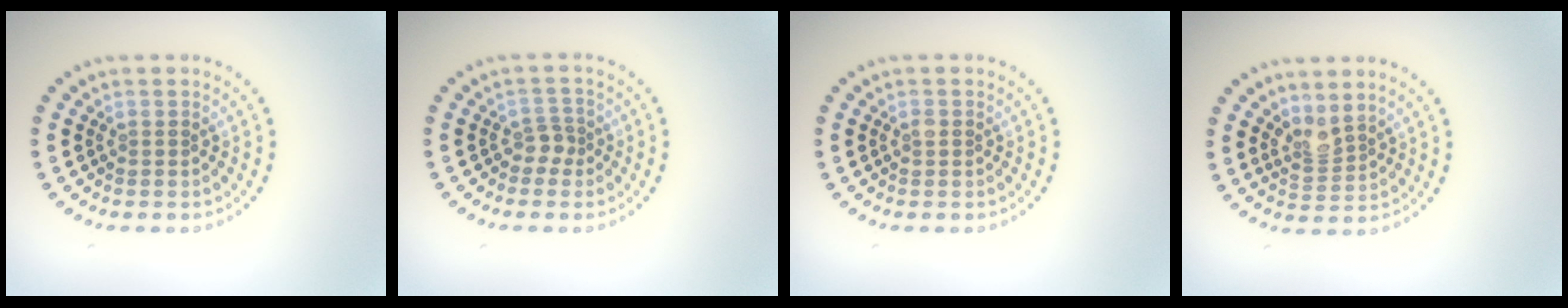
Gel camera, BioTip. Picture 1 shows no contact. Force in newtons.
{"total": 1.4, "press": 1.0, "slide": 0.9}
{"total": 0.7, "press": 0.7, "slide": 0.1}
{"total": 2.1, "press": 1.5, "slide": 1.4}